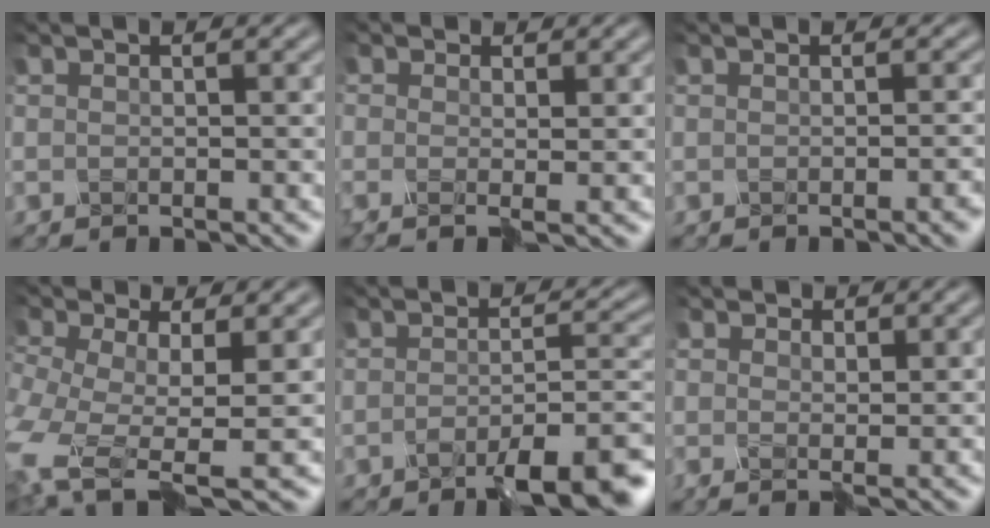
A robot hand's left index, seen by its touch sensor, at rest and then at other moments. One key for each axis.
{"total": 1.6, "fx": 0.4, "fy": 0.5, "fz": 1.4, "tx": -0.019, "ty": 0.007, "tz": -0.002}
{"total": 1.9, "fx": -0.7, "fy": 0.8, "fz": 1.6, "tx": -0.006, "ty": -0.003, "tz": -0.009}
{"total": 6.0, "fx": -3.4, "fy": 2.3, "fz": 4.4, "tx": -0.118, "ty": -0.016, "tz": -0.073}
{"total": 6.2, "fx": -4.2, "fy": 1.7, "fz": 4.2, "tx": -0.060, "ty": 0.009, "tz": -0.068}
{"total": 1.2, "fx": 1.0, "fy": 0.6, "fz": -0.1, "tx": 0.006, "ty": 0.004, "tz": 0.010}